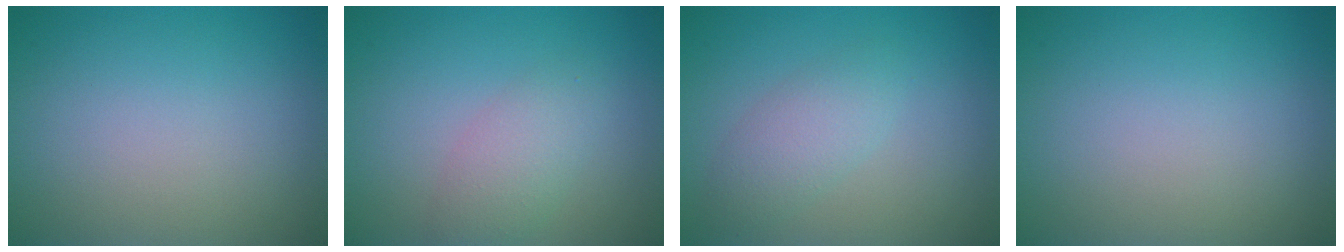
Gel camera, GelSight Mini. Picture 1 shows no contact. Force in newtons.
{"total": 2.7, "press": 2.7, "slide": 0.1}
{"total": 2.5, "press": 2.5, "slide": 0.0}
{"total": 0.0}